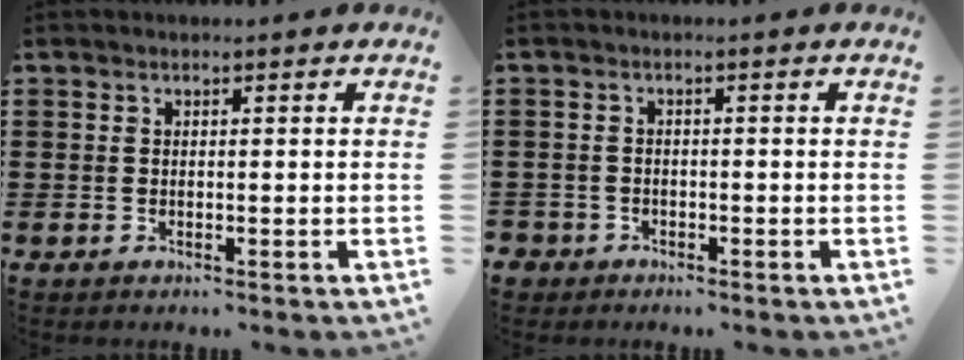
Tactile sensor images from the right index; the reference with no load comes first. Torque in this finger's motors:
{"motor_torque": [0.05, -0.27, 0.05, -0.01]}